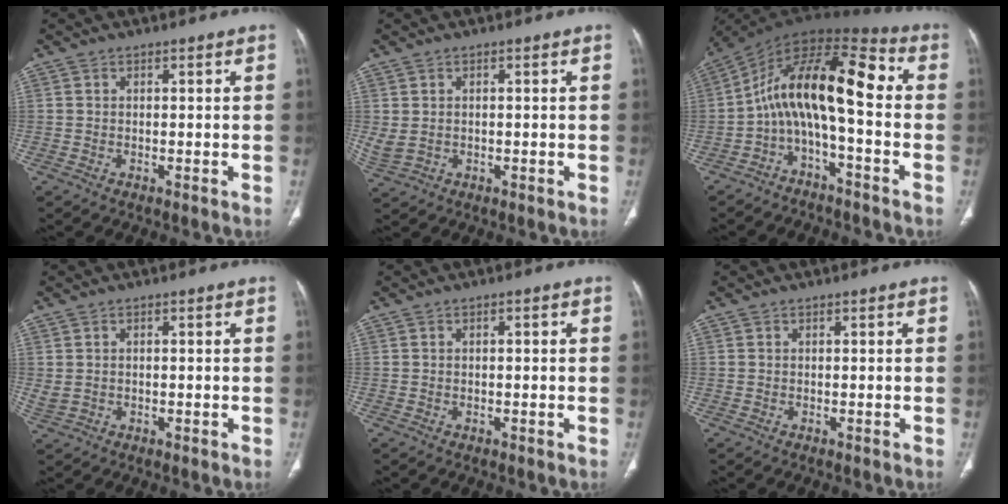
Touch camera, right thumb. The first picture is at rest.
{"total": 2.9, "force": [0.2, 2.1, 2.1], "torque": [-0.053, 0.003, 0.013]}
{"total": 14.2, "force": [-2.1, 5.4, 12.9], "torque": [-0.204, 0.095, -0.050]}
{"total": 2.4, "force": [0.2, 1.8, 1.5], "torque": [-0.034, 0.003, 0.012]}
{"total": 0.9, "force": [0.1, 0.3, 0.9], "torque": [-0.016, 0.002, 0.003]}
{"total": 0.0}